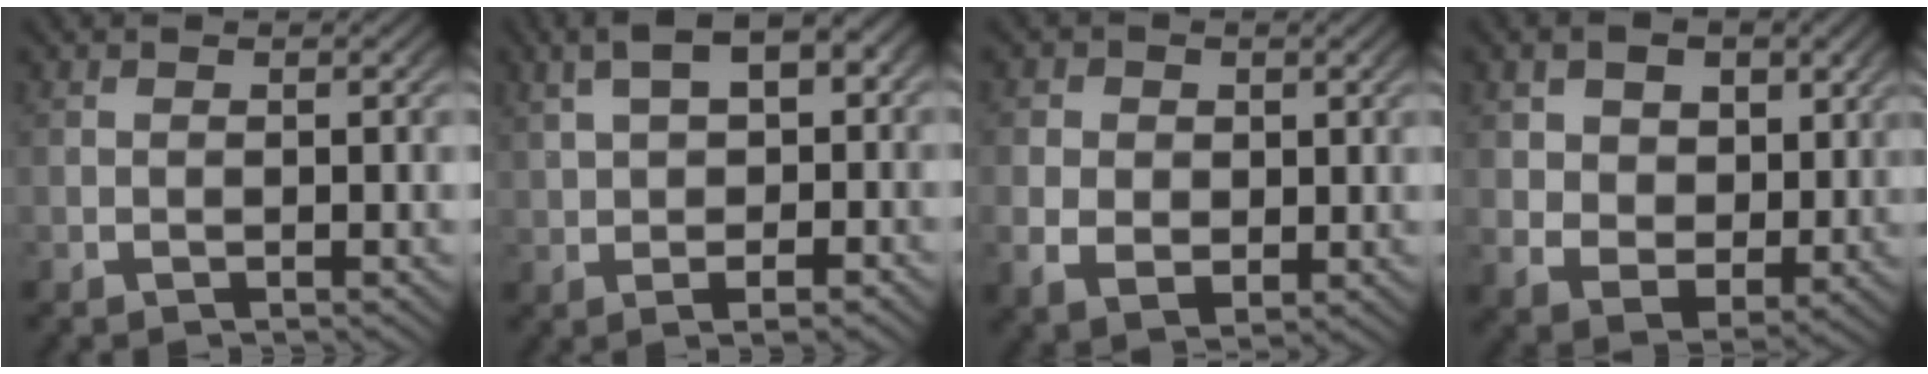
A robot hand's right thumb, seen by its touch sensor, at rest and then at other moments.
{"total": 6.0, "force": [1.7, 3.0, 5.0], "torque": [-0.069, 0.017, 0.023]}
{"total": 4.4, "force": [0.2, 3.6, 2.4], "torque": [-0.057, -0.023, 0.018]}
{"total": 5.8, "force": [1.3, 4.4, 3.5], "torque": [-0.077, -0.032, 0.040]}